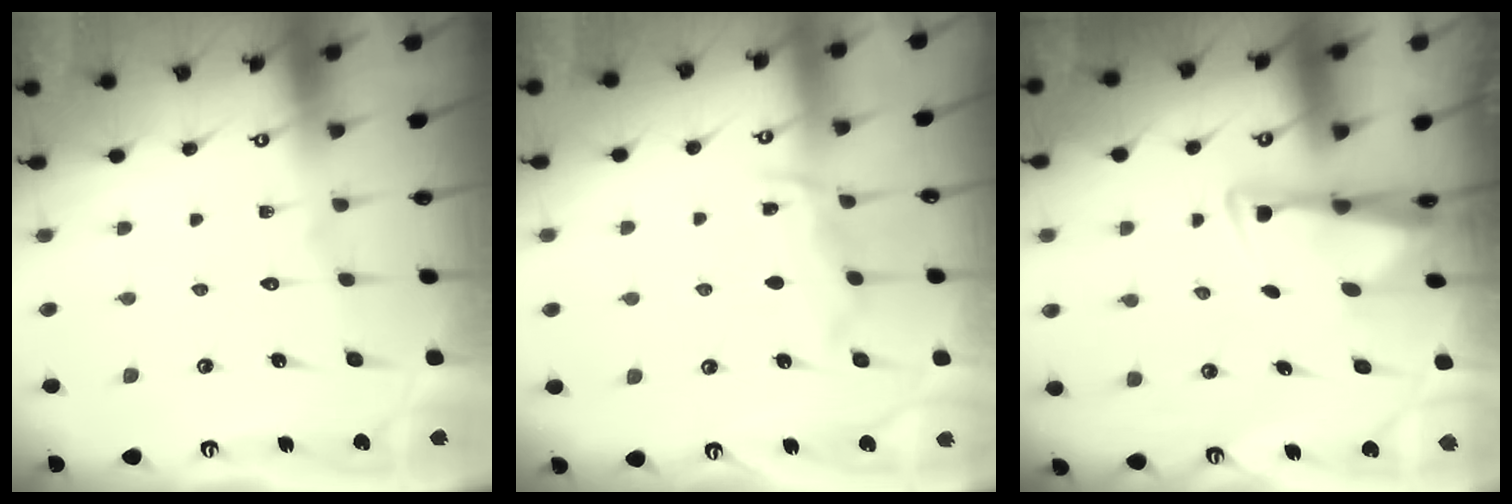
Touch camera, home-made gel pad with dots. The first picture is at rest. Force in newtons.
{"total": 7.1, "press": 7.1, "slide": 0.8}
{"total": 2.9, "press": 2.8, "slide": 0.9}